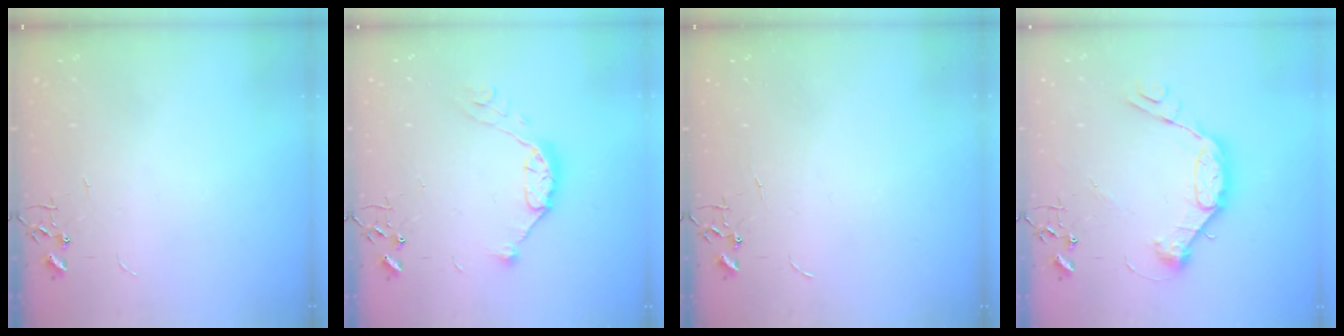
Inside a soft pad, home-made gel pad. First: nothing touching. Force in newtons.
{"total": 10.2, "press": 10.2, "slide": 1.0}
{"total": 0.0}
{"total": 12.8, "press": 12.8, "slide": 0.3}